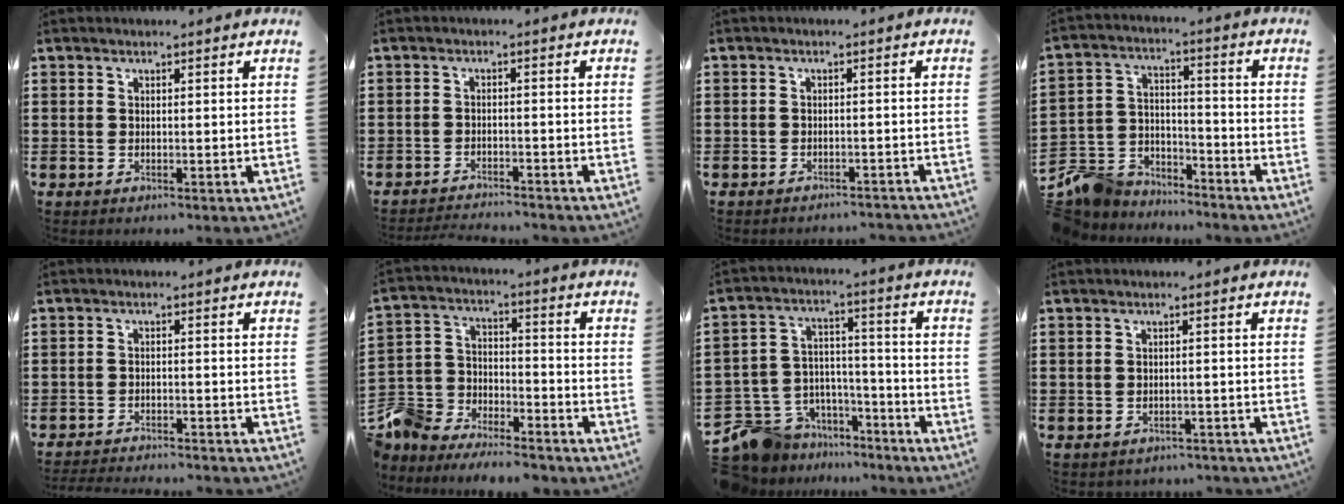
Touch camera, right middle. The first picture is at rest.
{"total": 2.5, "force": [-2.5, 0.1, -0.2], "torque": [-0.005, -0.002, -0.055]}
{"total": 1.9, "force": [-1.9, 0.3, -0.3], "torque": [-0.001, 0.001, -0.042]}
{"total": 7.8, "force": [-7.4, 2.6, 0.5], "torque": [-0.037, 0.012, -0.152]}
{"total": 2.7, "force": [-2.7, -0.1, 0.2], "torque": [-0.008, -0.002, -0.056]}
{"total": 8.2, "force": [-7.5, 3.2, 0.0], "torque": [-0.027, 0.015, -0.157]}
{"total": 8.9, "force": [-7.9, 4.0, 0.6], "torque": [-0.046, 0.007, -0.156]}
{"total": 1.4, "force": [-1.3, 0.3, -0.1], "torque": [-0.006, 0.000, -0.030]}